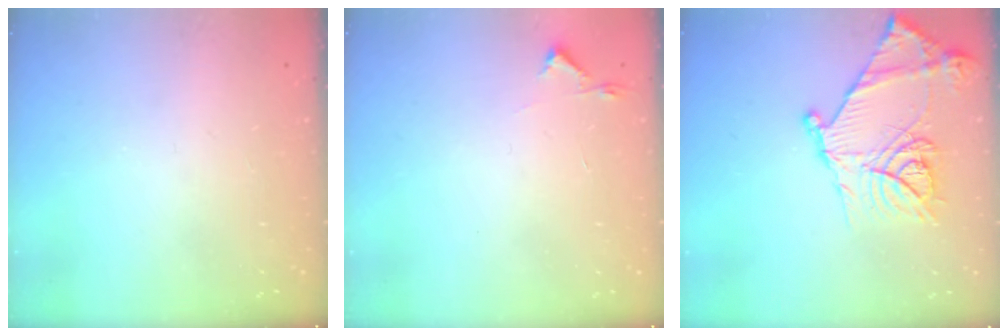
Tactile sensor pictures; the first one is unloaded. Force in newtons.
{"total": 2.7, "press": 2.6, "slide": 0.4}
{"total": 18.1, "press": 18.1, "slide": 1.2}